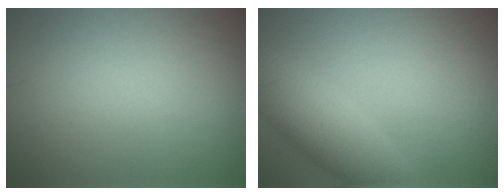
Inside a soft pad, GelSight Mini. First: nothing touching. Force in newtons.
{"total": 4.9, "press": 4.9, "slide": 0.1}